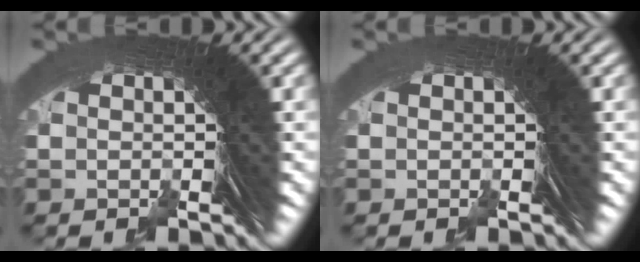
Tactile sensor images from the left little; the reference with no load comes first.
{"total": 0.0}